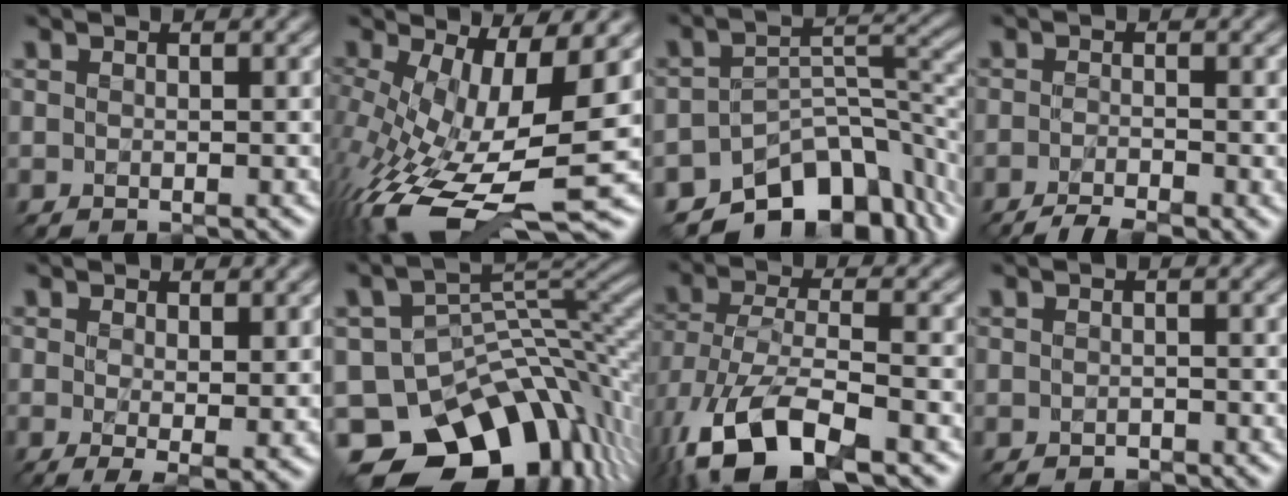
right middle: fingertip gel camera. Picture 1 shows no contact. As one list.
[{"total": 12.2, "force": [-3.3, 4.3, 11.0], "torque": [-0.211, -0.023, -0.050]}, {"total": 8.9, "force": [-6.4, 4.6, 4.1], "torque": [-0.037, -0.016, -0.109]}, {"total": 4.2, "force": [-3.1, 0.9, 2.7], "torque": [-0.037, -0.003, -0.059]}, {"total": 3.4, "force": [0.2, 1.1, 3.2], "torque": [-0.054, -0.015, 0.008]}, {"total": 13.3, "force": [-7.2, 8.5, 7.2], "torque": [-0.118, -0.003, -0.116]}, {"total": 10.5, "force": [-6.0, 4.6, 7.4], "torque": [-0.157, -0.023, -0.106]}, {"total": 0.6, "force": [-0.5, 0.2, 0.1], "torque": [-0.003, -0.002, -0.007]}]